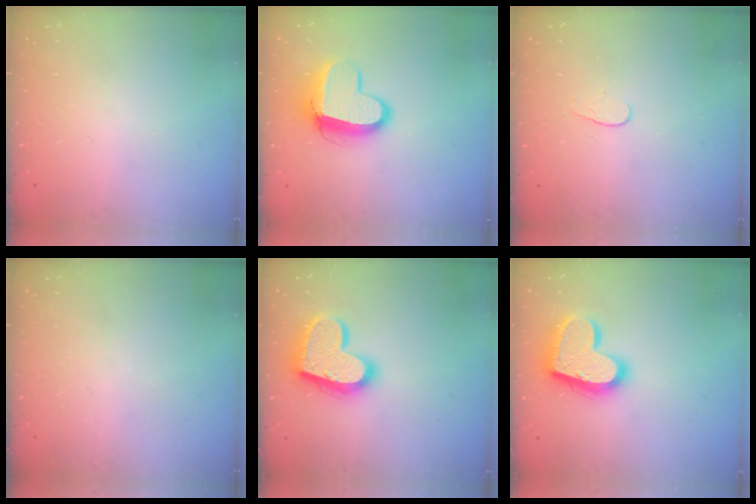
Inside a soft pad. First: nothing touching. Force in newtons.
{"total": 11.2, "press": 11.2, "slide": 0.9}
{"total": 3.3, "press": 3.3, "slide": 0.3}
{"total": 0.0}
{"total": 19.0, "press": 18.9, "slide": 1.6}
{"total": 19.0, "press": 18.9, "slide": 1.6}